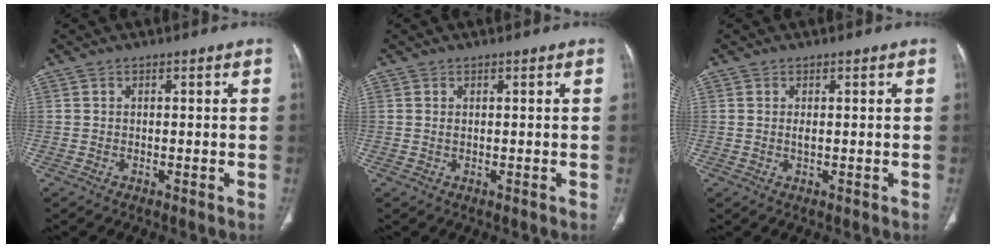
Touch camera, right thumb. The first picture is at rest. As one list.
[{"total": 0.5, "force": [0.1, 0.3, 0.4], "torque": [-0.012, 0.003, 0.005]}, {"total": 1.0, "force": [0.1, 0.4, 0.9], "torque": [-0.021, -0.001, 0.004]}]